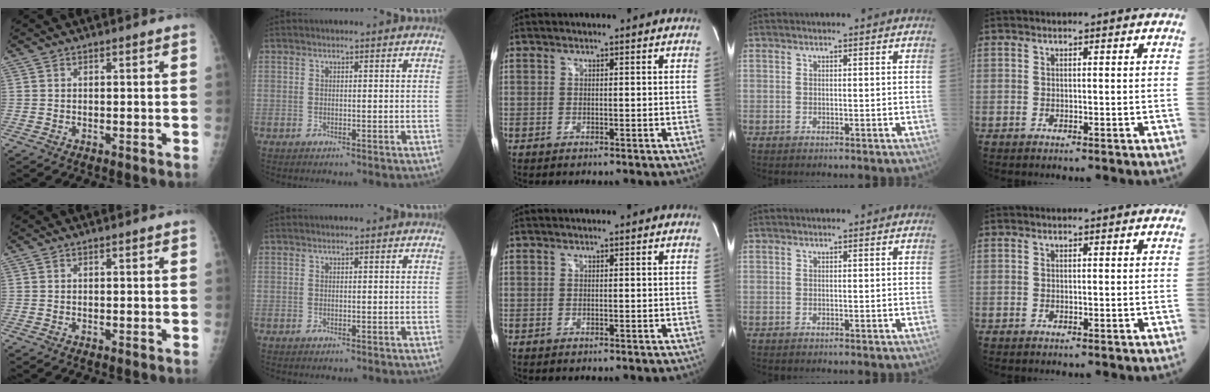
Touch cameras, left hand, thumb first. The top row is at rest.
{}